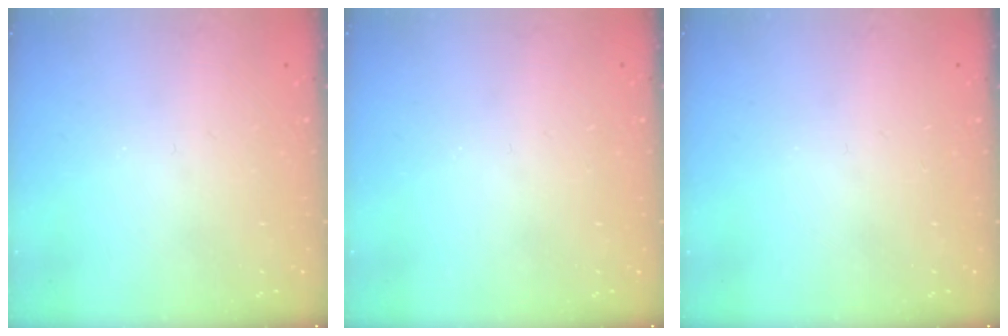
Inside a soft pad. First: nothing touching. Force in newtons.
{"total": 0.0}
{"total": 0.0}